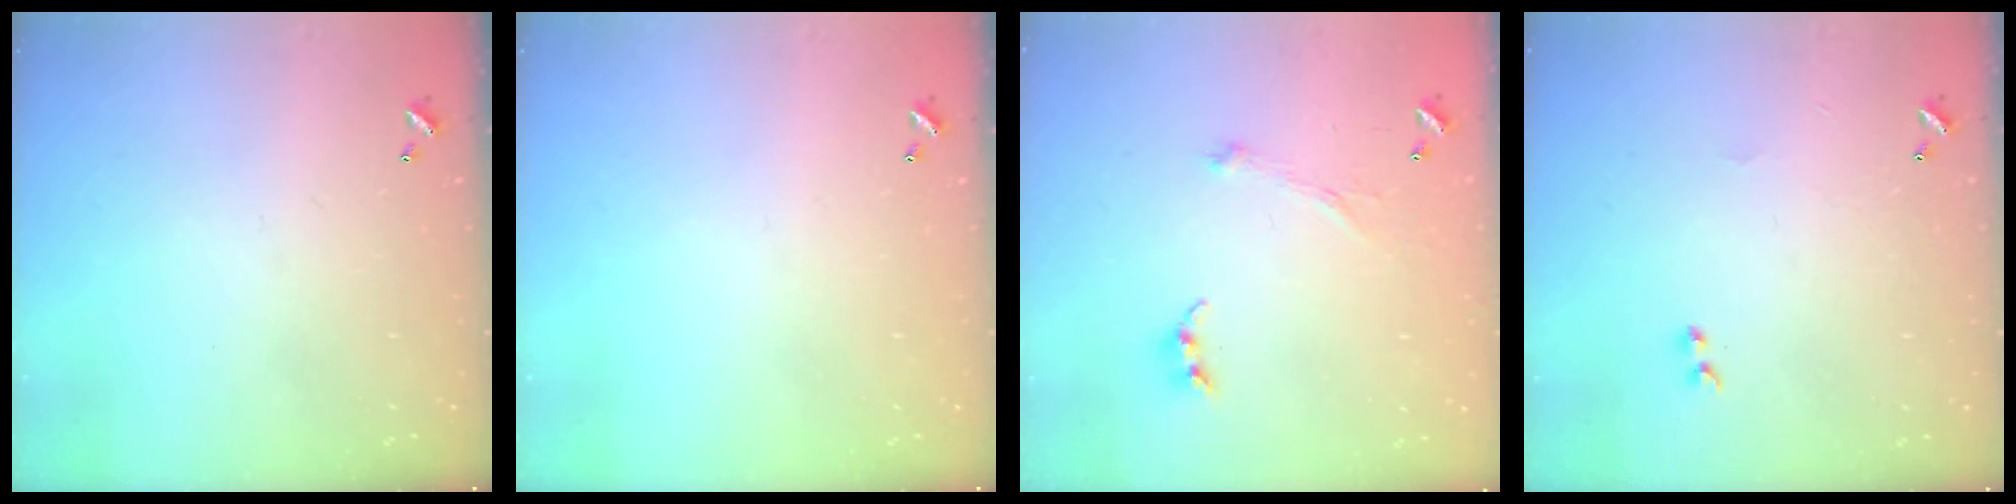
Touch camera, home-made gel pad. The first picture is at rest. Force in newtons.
{"total": 0.0}
{"total": 2.3, "press": 2.2, "slide": 0.5}
{"total": 1.2, "press": 1.1, "slide": 0.5}